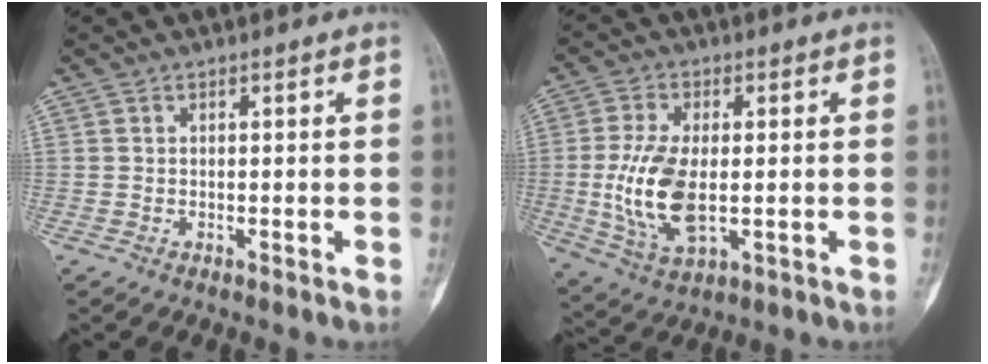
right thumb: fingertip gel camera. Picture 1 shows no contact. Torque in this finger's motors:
{"motor_torque": [1.45, 1.48, 1.00, -0.75, 0.36]}